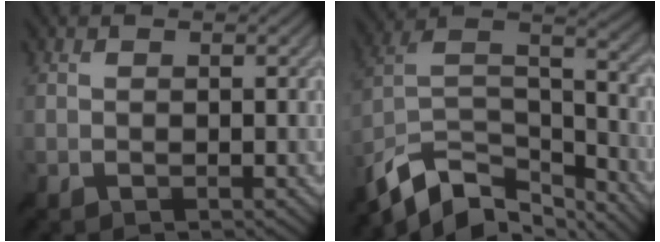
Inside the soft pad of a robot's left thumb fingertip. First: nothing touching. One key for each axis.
{"total": 13.6, "fx": -9.8, "fy": 6.2, "fz": 7.1, "tx": -0.184, "ty": -0.006, "tz": -0.176}